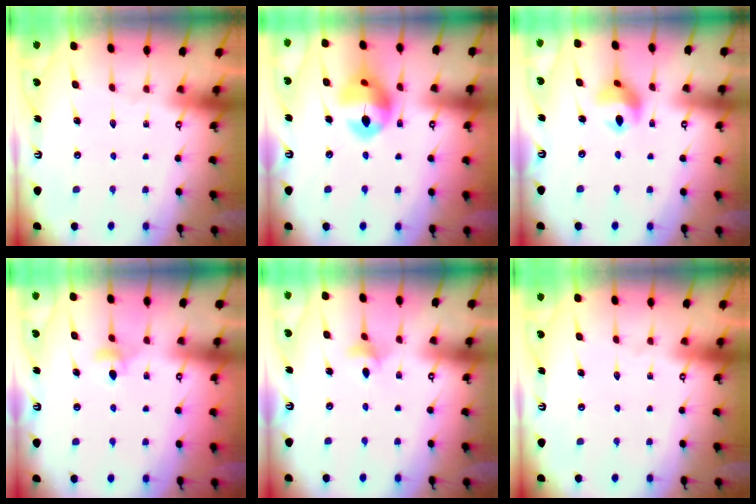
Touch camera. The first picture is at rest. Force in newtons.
{"total": 14.7, "press": 14.6, "slide": 1.7}
{"total": 9.7, "press": 9.7, "slide": 1.1}
{"total": 5.4, "press": 5.3, "slide": 1.0}
{"total": 4.3, "press": 4.2, "slide": 0.9}
{"total": 0.0}